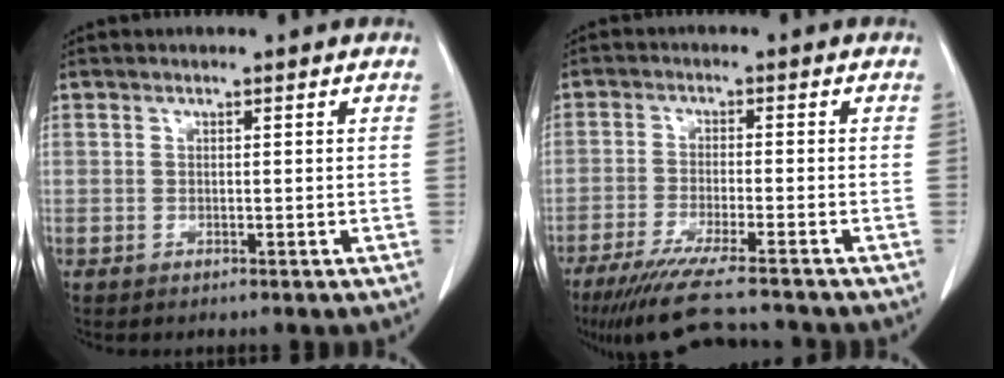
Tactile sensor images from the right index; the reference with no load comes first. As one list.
[{"total": 14.0, "force": [-12.2, 0.3, 6.8], "torque": [-0.101, -0.039, -0.189]}]